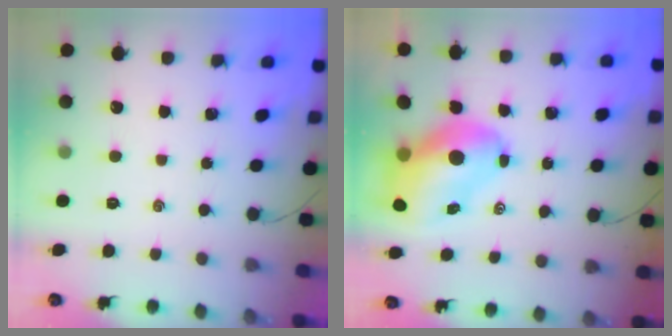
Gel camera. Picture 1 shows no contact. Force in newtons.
{"total": 10.8, "press": 10.3, "slide": 3.1}